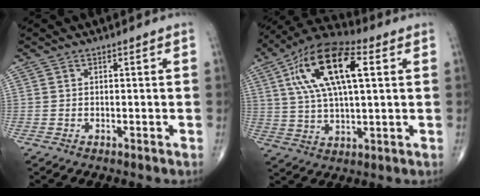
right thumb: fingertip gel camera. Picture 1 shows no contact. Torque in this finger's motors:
{"motor_torque": [-1.21, 3.02, 1.80, 0.97, 0.57]}